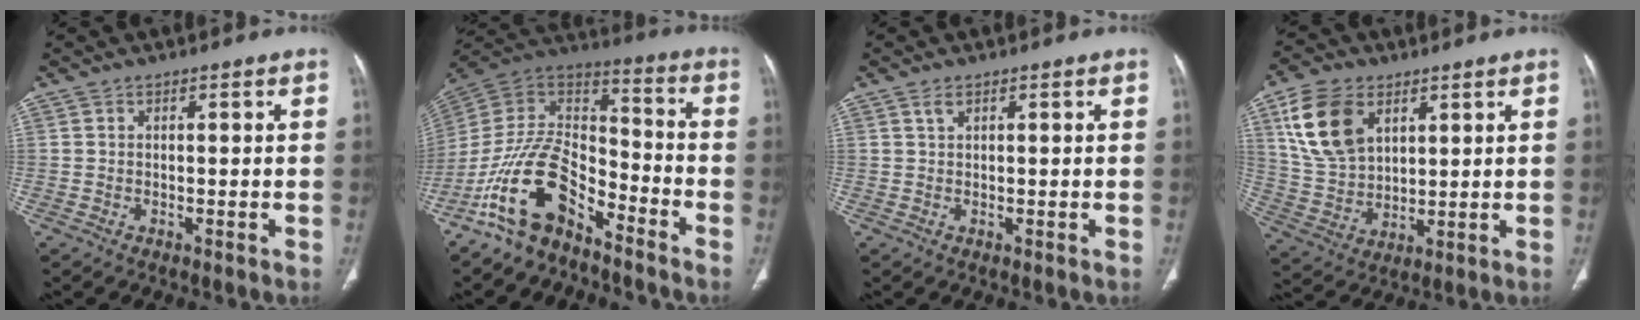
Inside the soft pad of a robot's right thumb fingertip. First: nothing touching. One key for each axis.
{"total": 16.5, "fx": -10.5, "fy": 8.2, "fz": 9.7, "tx": -0.158, "ty": 0.092, "tz": -0.203}
{"total": 1.1, "fx": 0.7, "fy": 0.6, "fz": 0.7, "tx": -0.010, "ty": 0.002, "tz": 0.013}
{"total": 13.8, "fx": 6.0, "fy": 8.8, "fz": 8.7, "tx": -0.150, "ty": -0.017, "tz": 0.127}